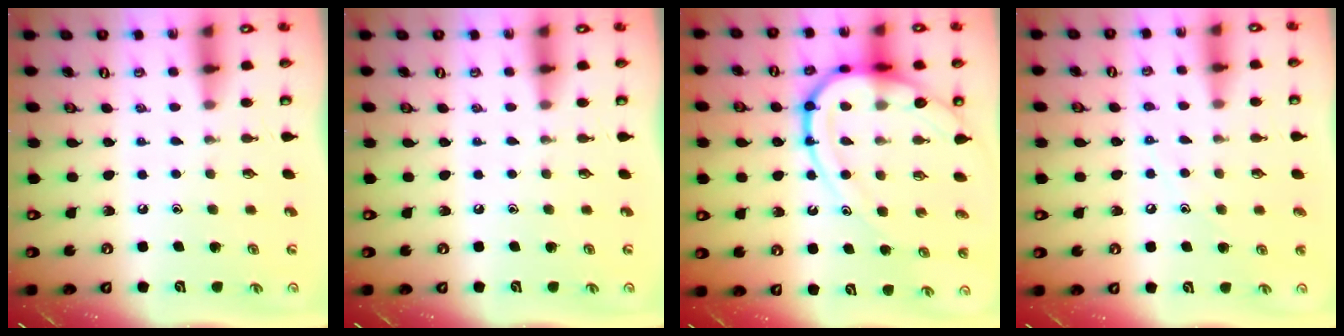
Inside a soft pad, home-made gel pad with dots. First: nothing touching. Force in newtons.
{"total": 0.0}
{"total": 18.1, "press": 18.0, "slide": 1.8}
{"total": 6.2, "press": 6.2, "slide": 0.7}